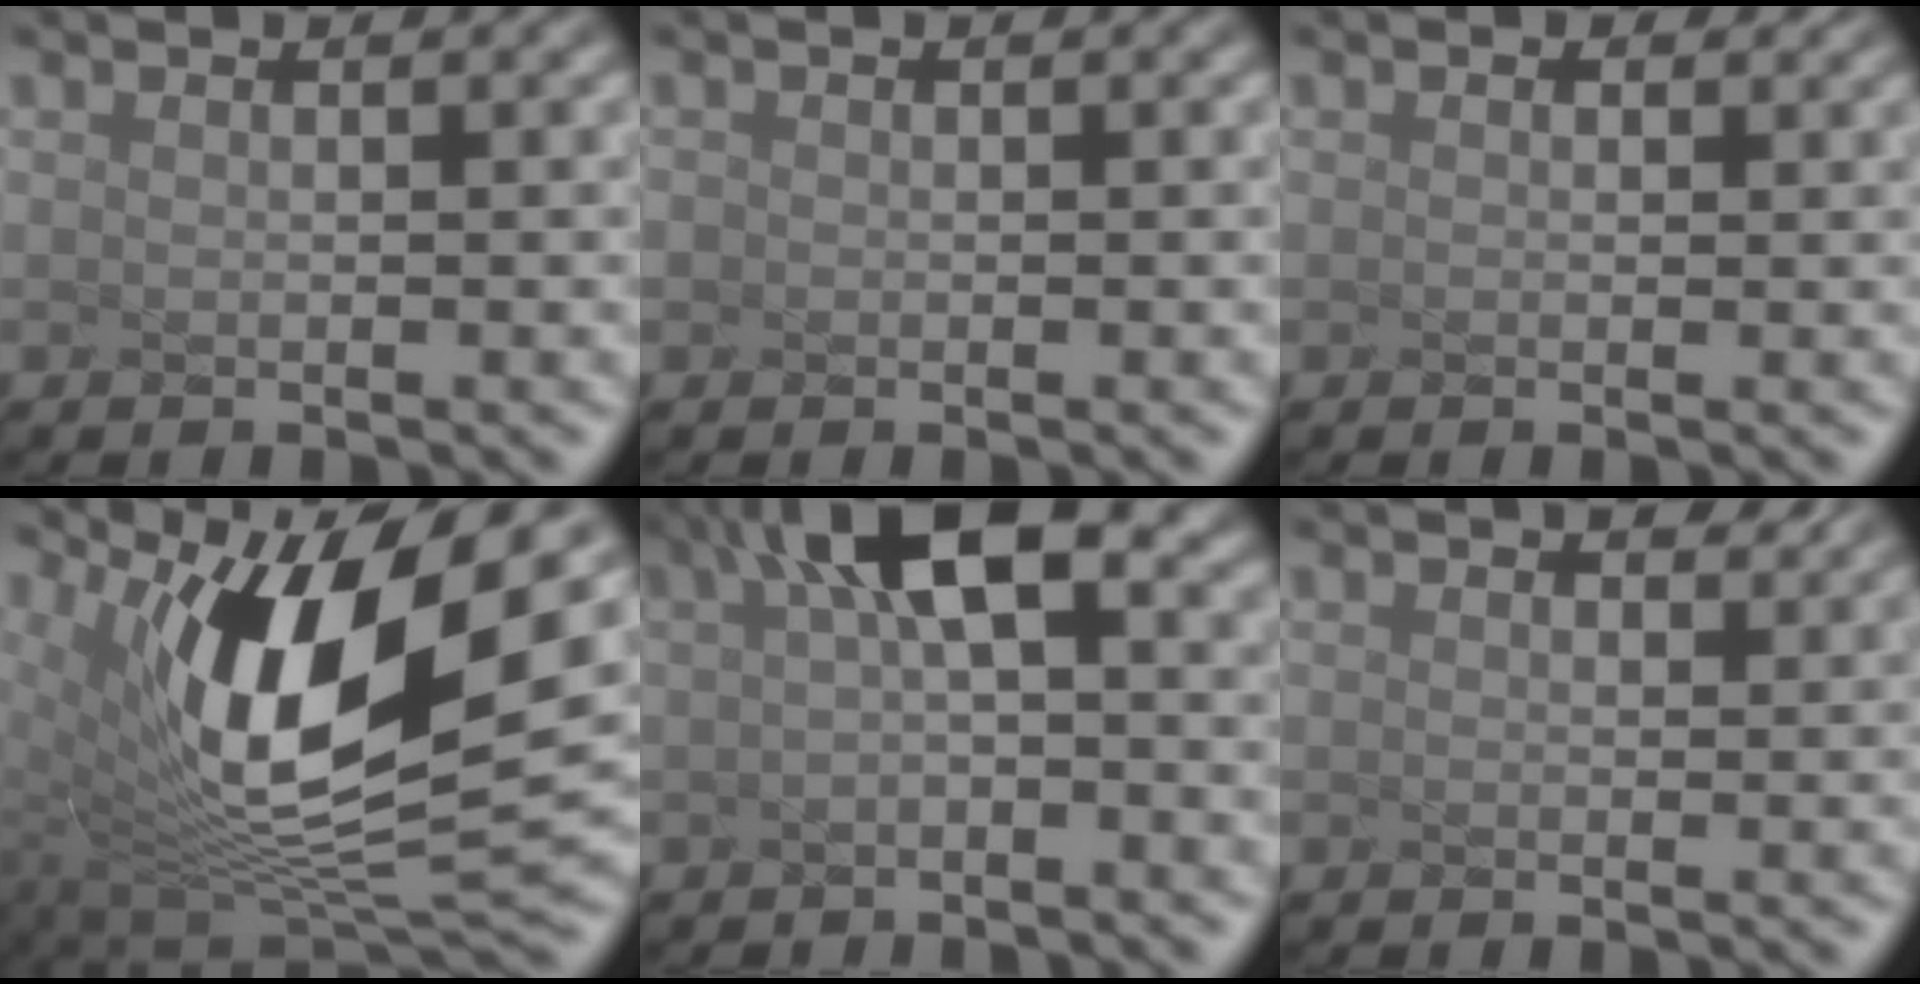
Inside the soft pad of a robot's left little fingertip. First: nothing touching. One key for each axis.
{"total": 1.3, "fx": -0.7, "fy": -0.6, "fz": -0.9, "tx": 0.002, "ty": -0.013, "tz": 0.008}
{"total": 0.6, "fx": 0.5, "fy": 0.2, "fz": -0.1, "tx": -0.006, "ty": 0.004, "tz": 0.011}
{"total": 10.9, "fx": 2.3, "fy": 3.6, "fz": 10.1, "tx": -0.204, "ty": -0.035, "tz": 0.095}
{"total": 4.0, "fx": -0.3, "fy": 0.4, "fz": 4.0, "tx": -0.087, "ty": 0.007, "tz": 0.031}
{"total": 1.1, "fx": 1.0, "fy": 0.1, "fz": 0.5, "tx": -0.012, "ty": -0.002, "tz": 0.023}